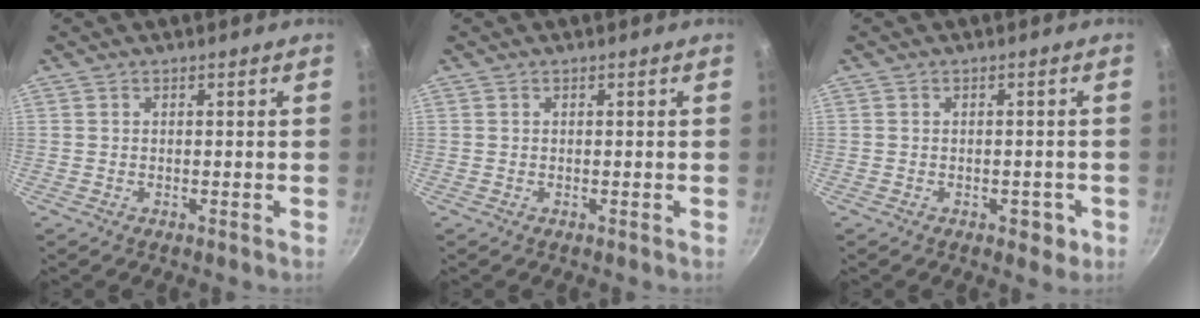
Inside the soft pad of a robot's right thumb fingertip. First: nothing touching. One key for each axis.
{"total": 0.0}
{"total": 3.2, "fx": -1.2, "fy": 2.1, "fz": 2.1, "tx": -0.003, "ty": 0.012, "tz": -0.007}